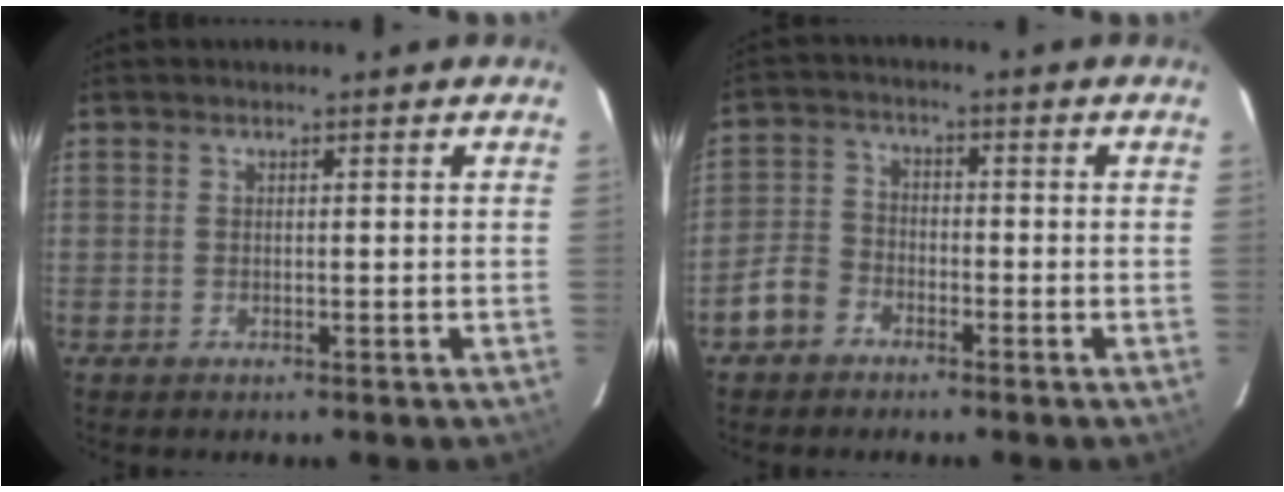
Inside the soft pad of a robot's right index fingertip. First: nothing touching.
{"total": 5.5, "force": [-3.5, 3.9, 1.5], "torque": [-0.039, 0.018, -0.068]}